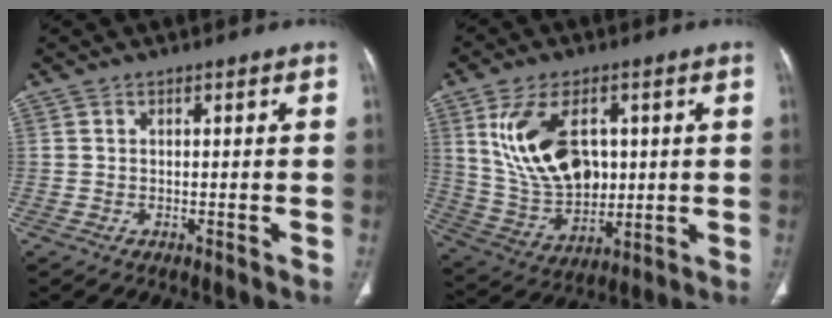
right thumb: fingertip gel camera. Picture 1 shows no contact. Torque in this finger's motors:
{"motor_torque": [-0.98, 1.55, 0.89, 0.95, 0.18]}